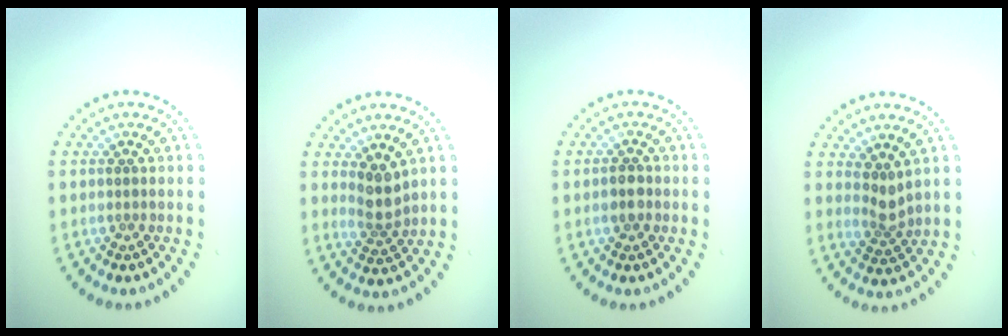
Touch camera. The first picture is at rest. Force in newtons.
{"total": 2.5, "press": 1.9, "slide": 1.6}
{"total": 1.4, "press": 1.4, "slide": 0.2}
{"total": 2.0, "press": 1.4, "slide": 1.4}